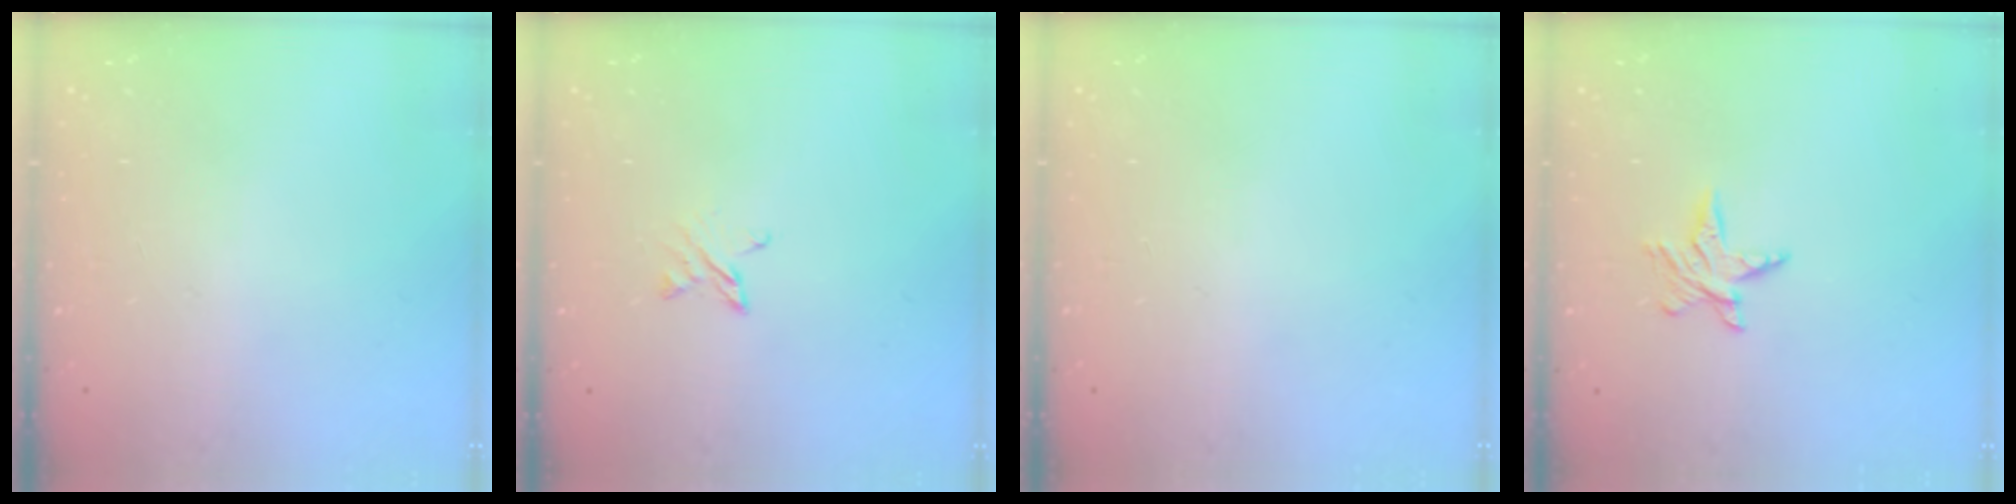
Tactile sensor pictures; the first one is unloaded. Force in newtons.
{"total": 3.4, "press": 3.4, "slide": 0.4}
{"total": 0.0}
{"total": 5.3, "press": 5.2, "slide": 0.7}